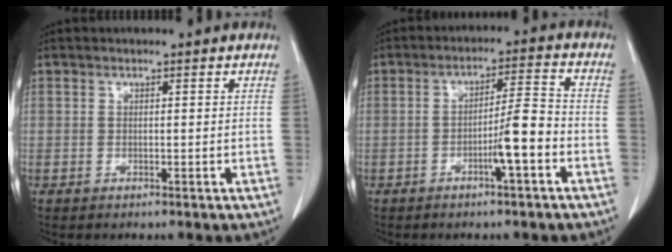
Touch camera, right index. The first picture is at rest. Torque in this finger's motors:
{"motor_torque": [0.72, -0.47, 0.49, 0.07]}